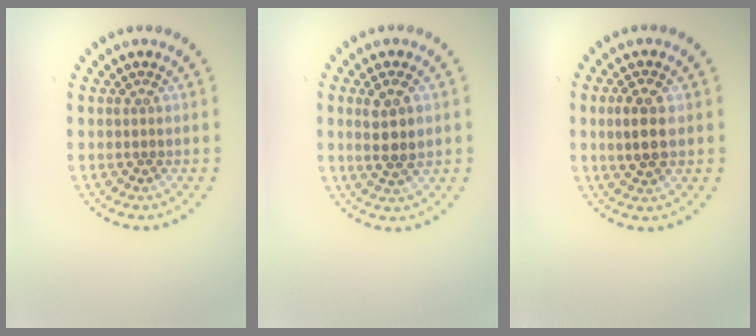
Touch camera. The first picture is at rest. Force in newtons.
{"total": 2.8, "press": 2.7, "slide": 0.9}
{"total": 2.9, "press": 2.9, "slide": 0.4}